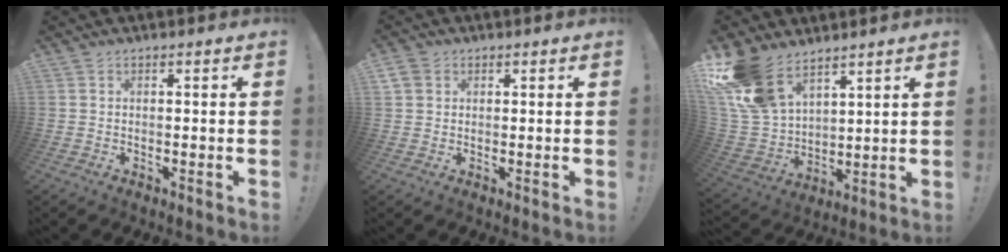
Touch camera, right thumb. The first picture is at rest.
{"total": 3.6, "force": [1.8, 2.8, 1.2], "torque": [-0.023, -0.001, 0.036]}
{"total": 16.3, "force": [11.3, 9.1, 7.4], "torque": [-0.160, -0.068, 0.221]}